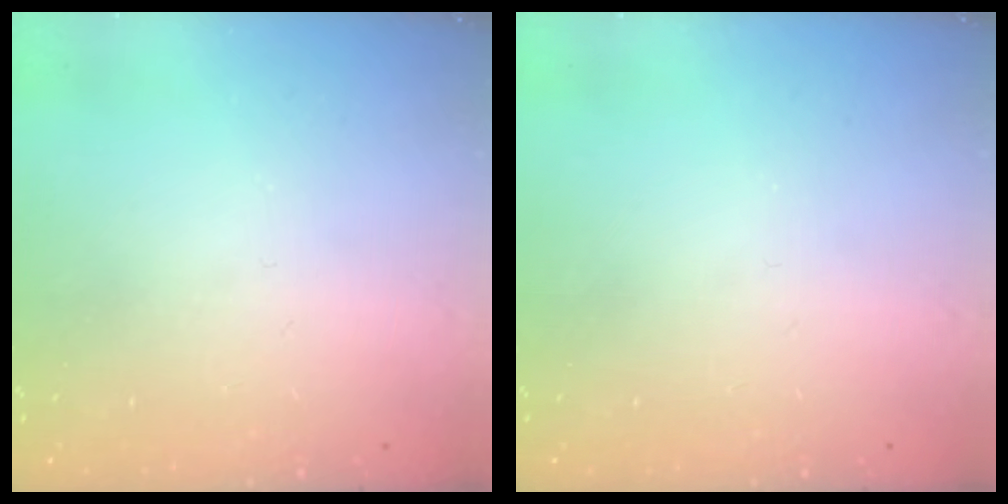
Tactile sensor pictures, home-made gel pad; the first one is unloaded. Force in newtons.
{"total": 0.0}